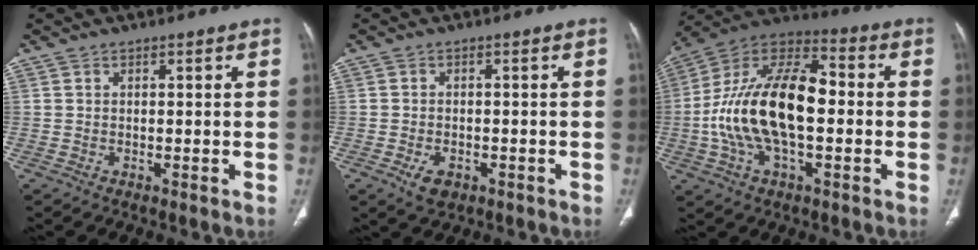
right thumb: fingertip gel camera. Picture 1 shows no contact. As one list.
[{"total": 3.8, "force": [-1.7, 2.4, 2.4], "torque": [-0.039, 0.004, -0.022]}, {"total": 21.5, "force": [-1.7, 10.8, 18.5], "torque": [-0.344, 0.038, -0.033]}]